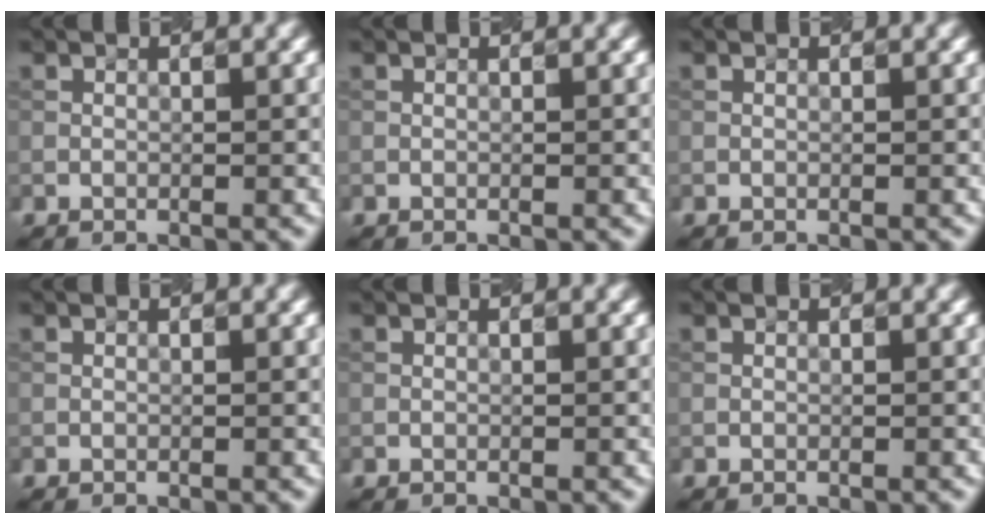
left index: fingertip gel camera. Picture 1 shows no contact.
{"total": 0.0}
{"total": 0.0}
{"total": 0.0}
{"total": 0.0}
{"total": 0.0}